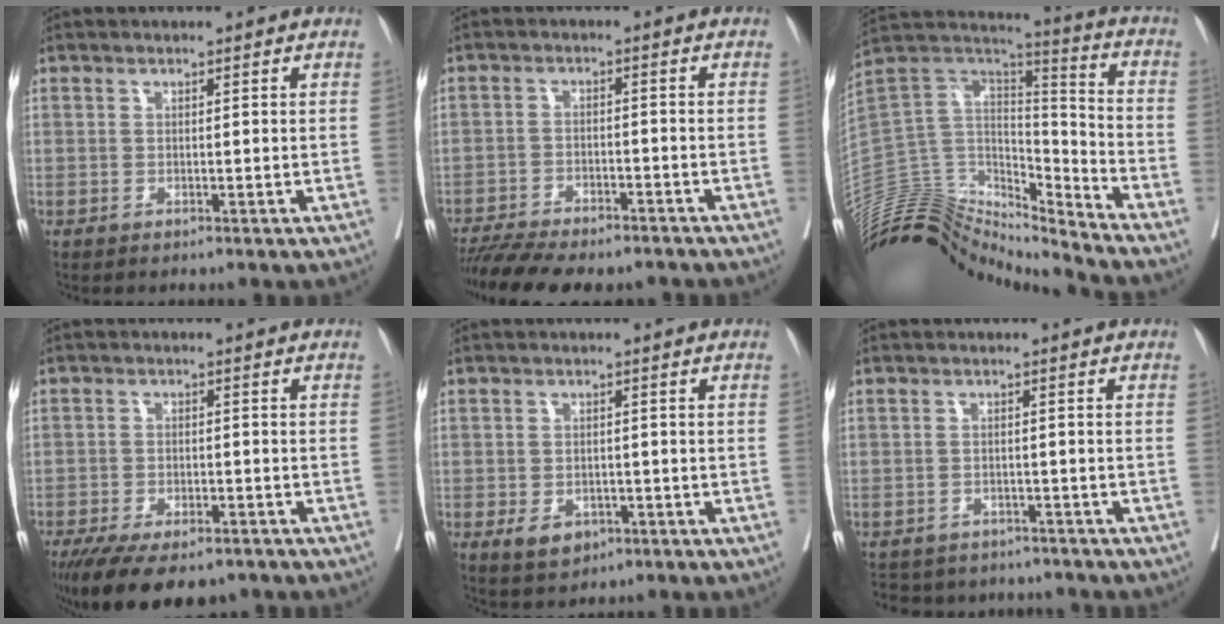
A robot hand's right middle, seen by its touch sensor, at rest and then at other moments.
{"total": 13.2, "force": [-11.5, 3.1, 5.6], "torque": [-0.103, -0.002, -0.168]}
{"total": 17.2, "force": [-16.5, 4.2, 2.6], "torque": [-0.042, 0.092, -0.290]}
{"total": 13.6, "force": [-10.1, 5.3, 7.5], "torque": [-0.141, -0.019, -0.148]}
{"total": 4.1, "force": [-2.1, 2.8, 2.2], "torque": [-0.033, -0.001, -0.022]}
{"total": 9.7, "force": [-8.9, 3.4, 1.6], "torque": [-0.030, 0.013, -0.110]}